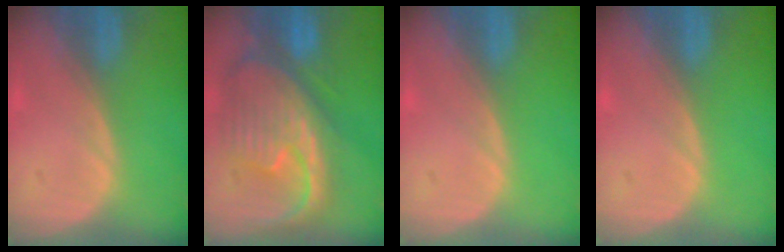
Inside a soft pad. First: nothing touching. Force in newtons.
{"total": 12.5, "press": 10.6, "slide": 6.5}
{"total": 0.0}
{"total": 0.0}